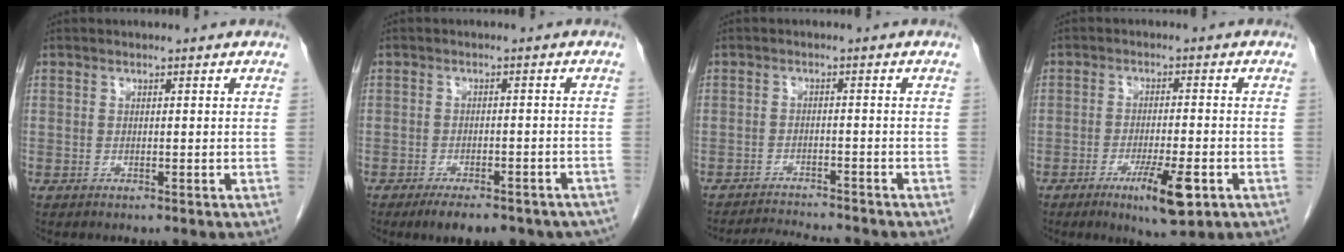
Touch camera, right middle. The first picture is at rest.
{"total": 12.4, "force": [-10.0, 4.1, 6.1], "torque": [-0.064, 0.007, -0.120]}
{"total": 6.6, "force": [-6.5, 0.1, 1.4], "torque": [-0.022, -0.008, -0.105]}
{"total": 7.2, "force": [-3.5, 0.9, 6.3], "torque": [-0.106, -0.013, -0.050]}